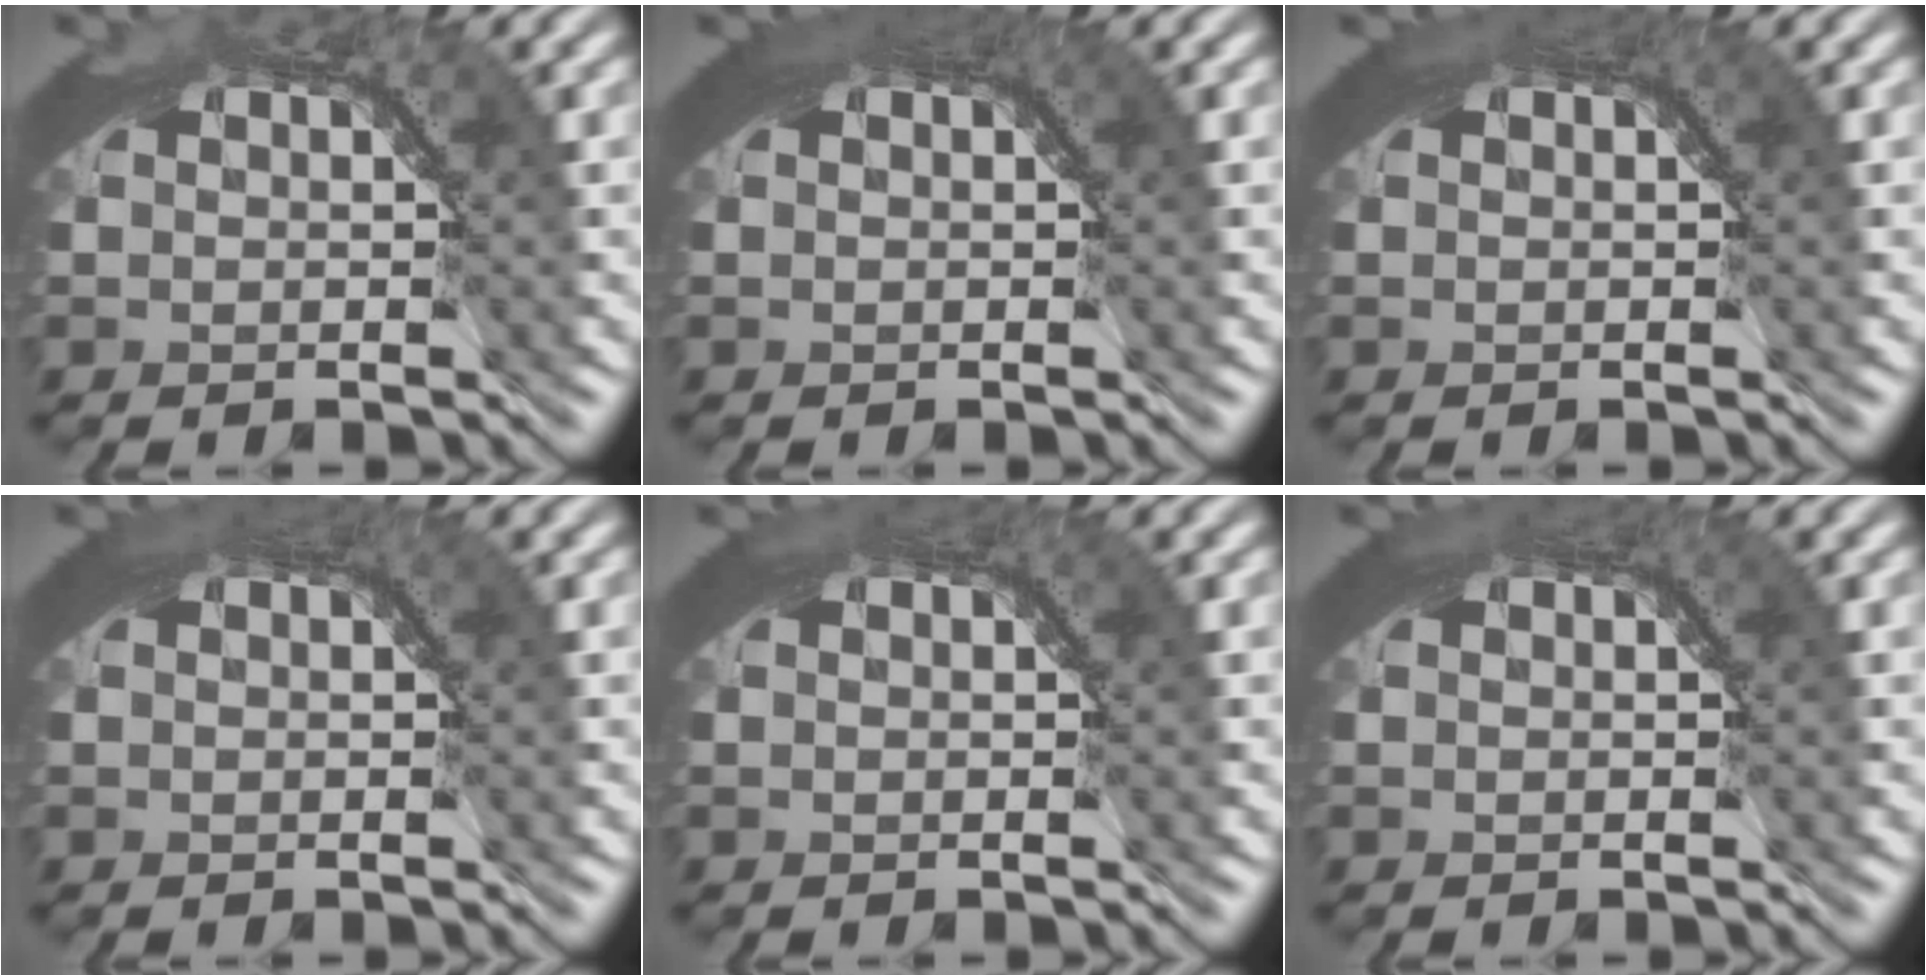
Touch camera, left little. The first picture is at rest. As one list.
[{"total": 1.8, "force": [1.0, 0.4, 1.4], "torque": [-0.013, 0.004, 0.011]}, {"total": 1.4, "force": [0.8, 0.3, 1.1], "torque": [-0.010, 0.002, 0.009]}, {"total": 1.5, "force": [0.9, 0.3, 1.2], "torque": [-0.010, 0.002, 0.010]}, {"total": 1.3, "force": [0.7, 0.3, 1.1], "torque": [-0.010, 0.002, 0.008]}, {"total": 1.3, "force": [0.7, 0.3, 1.0], "torque": [-0.009, 0.001, 0.009]}]